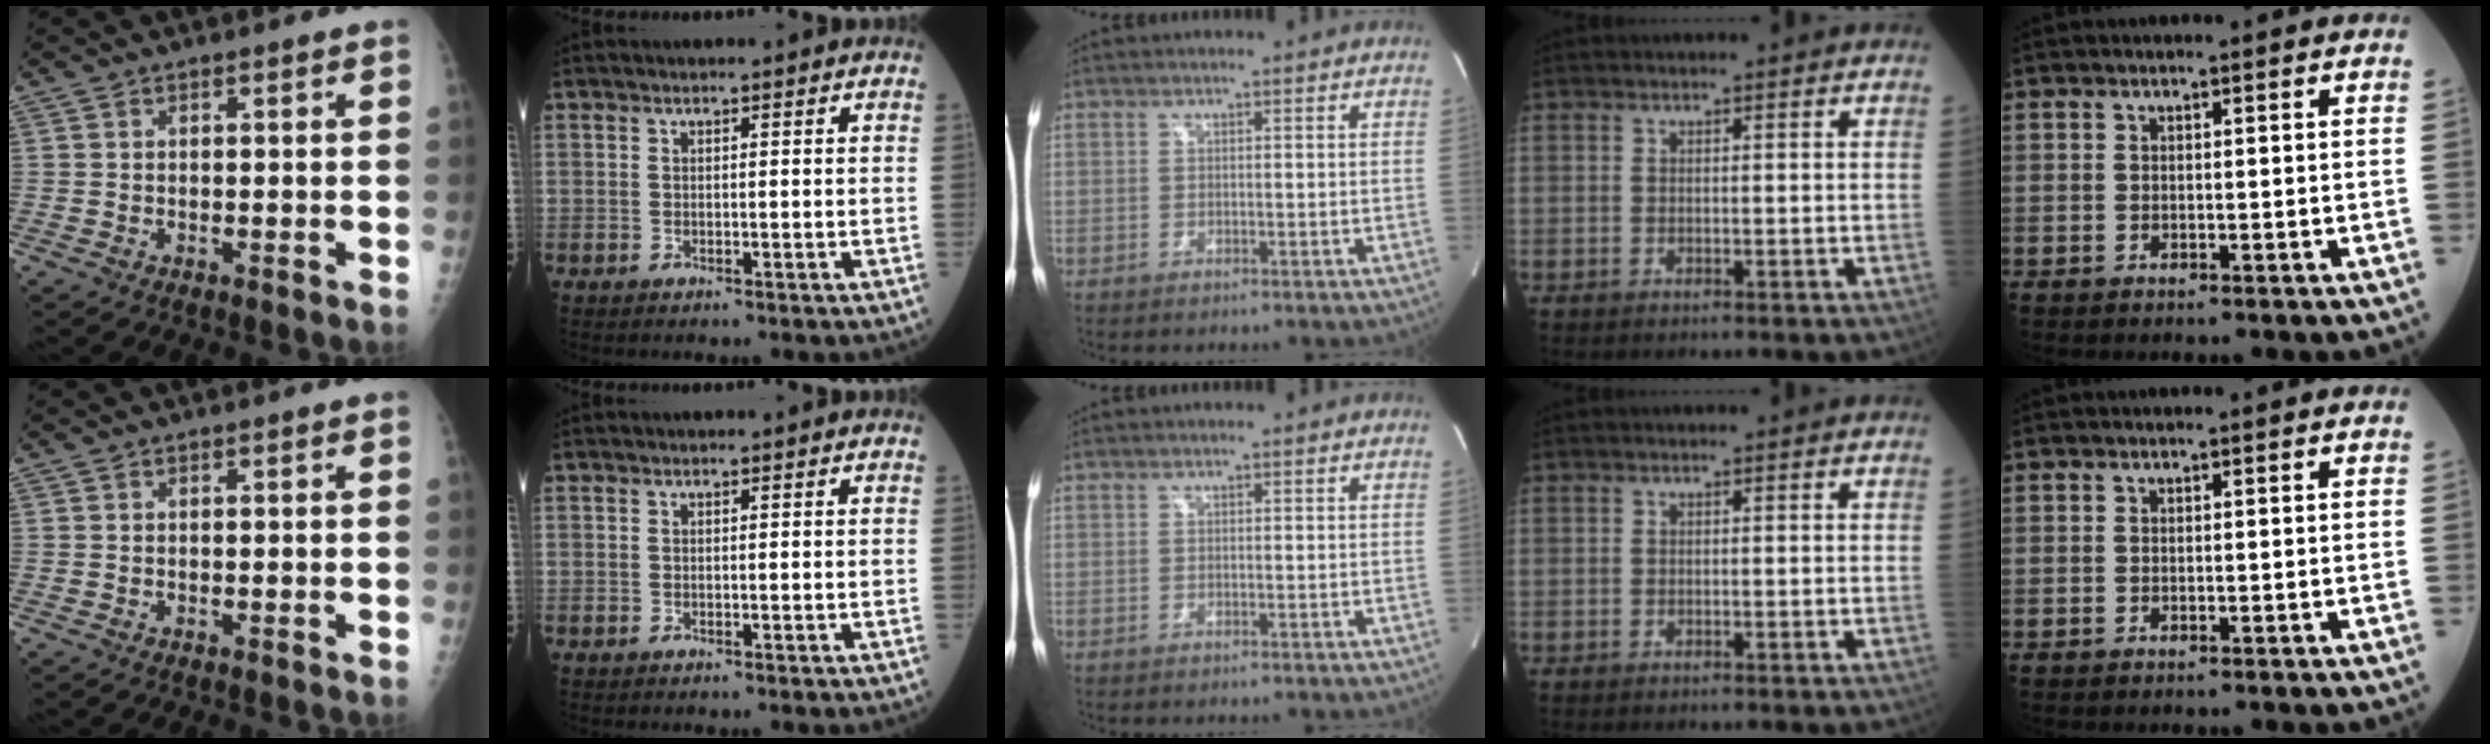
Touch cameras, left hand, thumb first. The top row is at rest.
{}